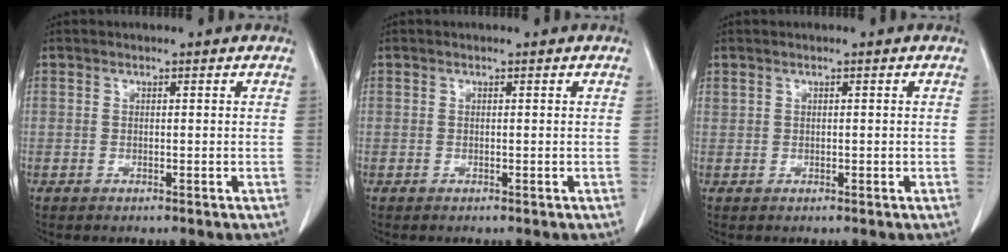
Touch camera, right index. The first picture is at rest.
{"total": 0.0}
{"total": 0.5, "force": [0.2, 0.3, 0.4], "torque": [-0.012, 0.007, 0.009]}